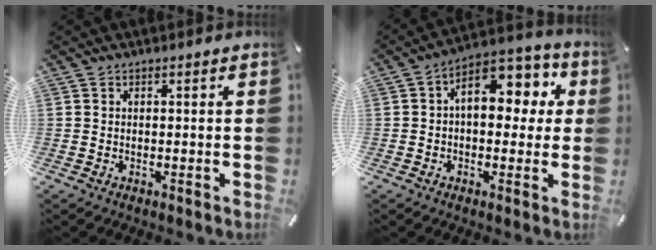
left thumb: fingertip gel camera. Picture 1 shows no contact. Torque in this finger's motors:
{"motor_torque": [1.24, 1.24, 0.80, -0.66, 0.12]}